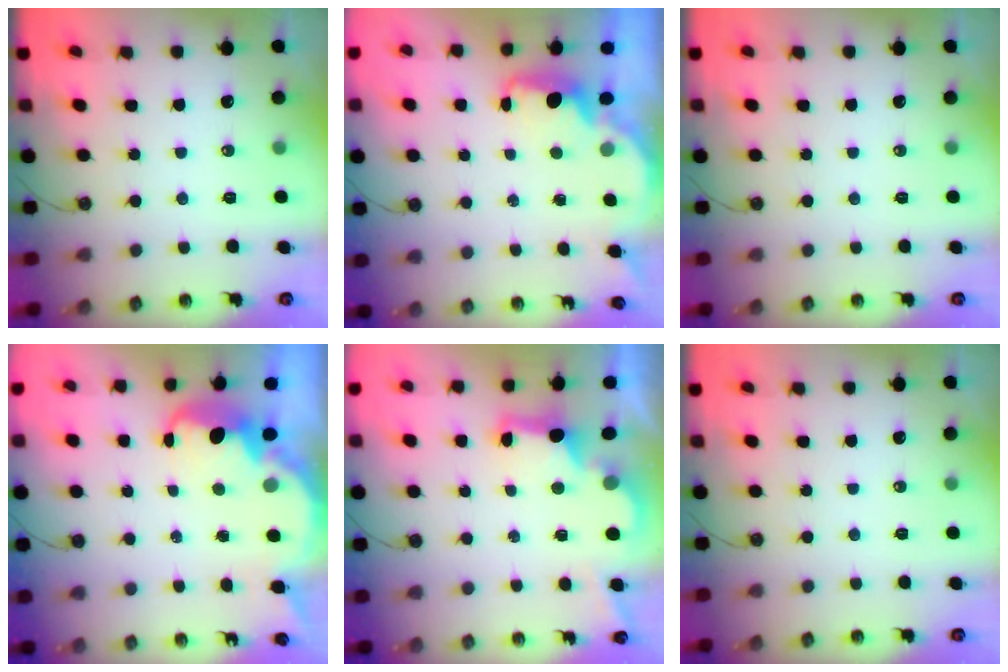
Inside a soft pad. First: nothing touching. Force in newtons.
{"total": 1.8, "press": 1.6, "slide": 0.7}
{"total": 0.0}
{"total": 5.3, "press": 5.3, "slide": 0.3}
{"total": 2.9, "press": 2.8, "slide": 0.9}
{"total": 0.0}